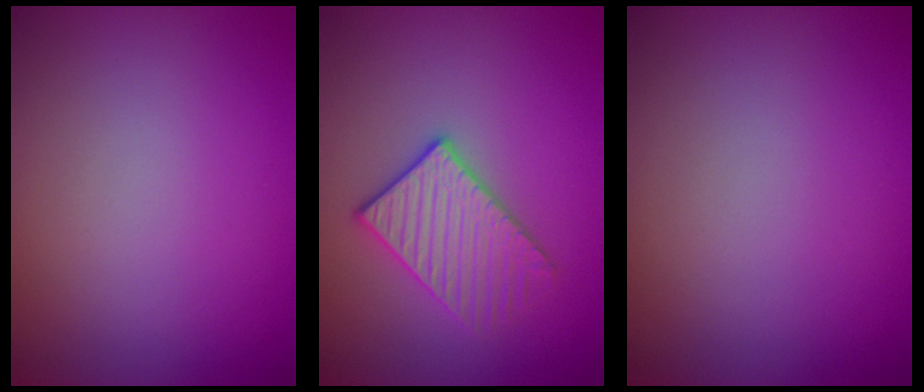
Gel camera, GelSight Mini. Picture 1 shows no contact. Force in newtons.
{"total": 3.2, "press": 3.1, "slide": 0.6}
{"total": 0.0}